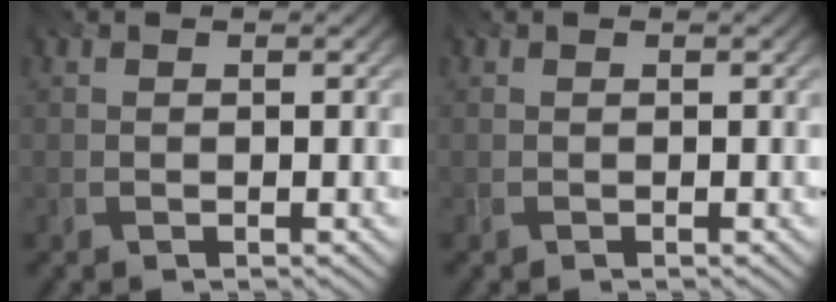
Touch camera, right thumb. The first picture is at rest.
{"total": 0.0}